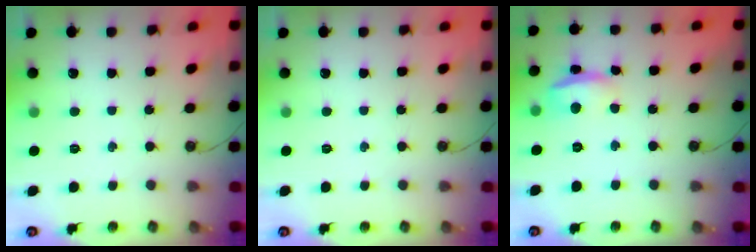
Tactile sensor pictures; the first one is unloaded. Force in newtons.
{"total": 0.0}
{"total": 6.5, "press": 6.3, "slide": 1.6}